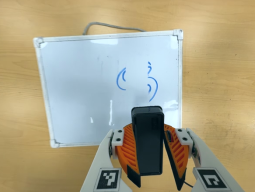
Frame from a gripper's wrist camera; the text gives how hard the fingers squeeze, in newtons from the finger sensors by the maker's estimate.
{"total": 9.3, "left": 9.6, "right": 9.0}